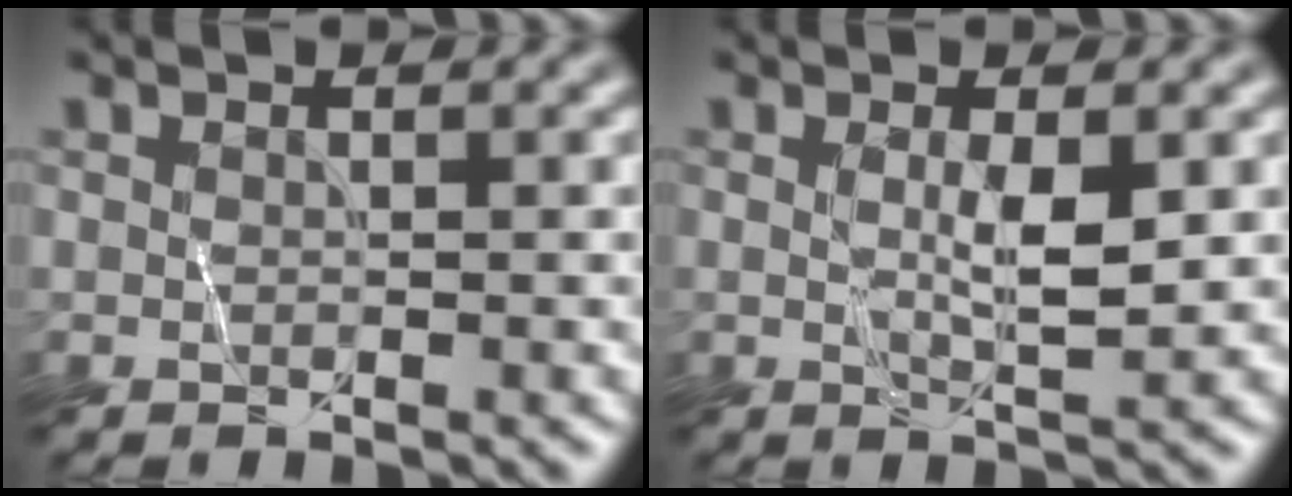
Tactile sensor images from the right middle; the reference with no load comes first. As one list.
[{"total": 2.3, "force": [0.5, 0.3, 2.2], "torque": [-0.042, 0.001, 0.010]}]